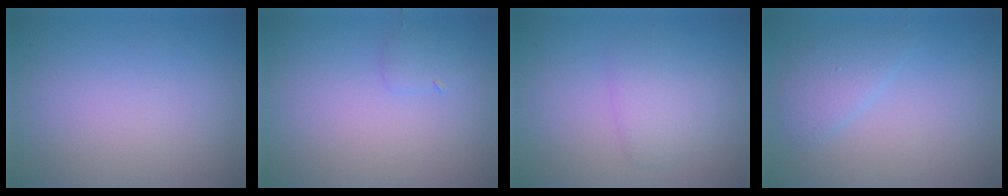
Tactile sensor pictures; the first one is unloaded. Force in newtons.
{"total": 1.0, "press": 1.0, "slide": 0.0}
{"total": 2.4, "press": 2.4, "slide": 0.1}
{"total": 2.0, "press": 2.0, "slide": 0.2}